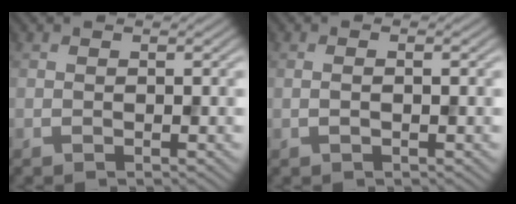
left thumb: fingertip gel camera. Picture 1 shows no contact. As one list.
[{"total": 0.8, "force": [-0.1, 0.1, 0.8], "torque": [-0.016, 0.001, -0.003]}]